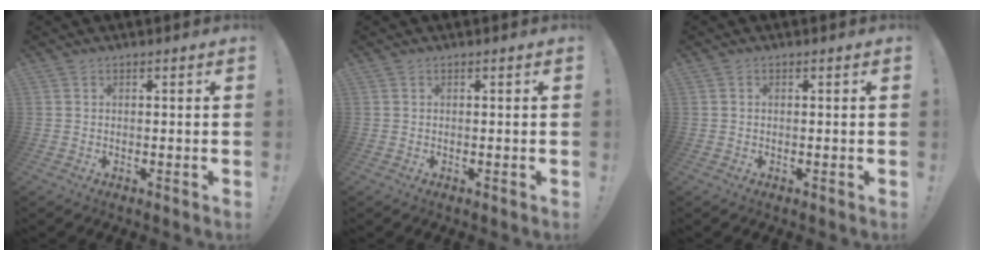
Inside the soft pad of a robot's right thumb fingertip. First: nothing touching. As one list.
[{"total": 0.0}, {"total": 0.0}]